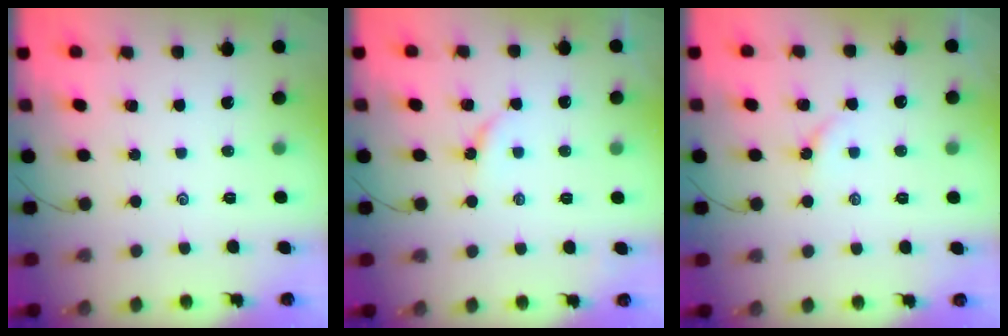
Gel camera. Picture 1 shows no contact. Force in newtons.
{"total": 2.9, "press": 2.9, "slide": 0.3}
{"total": 2.5, "press": 2.4, "slide": 0.6}